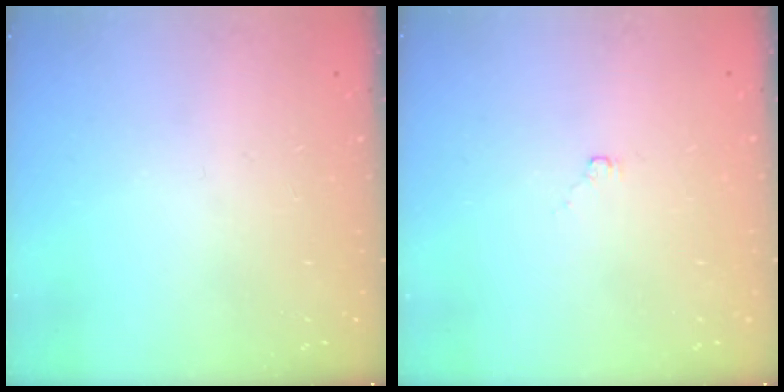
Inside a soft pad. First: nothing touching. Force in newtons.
{"total": 2.4, "press": 2.4, "slide": 0.4}